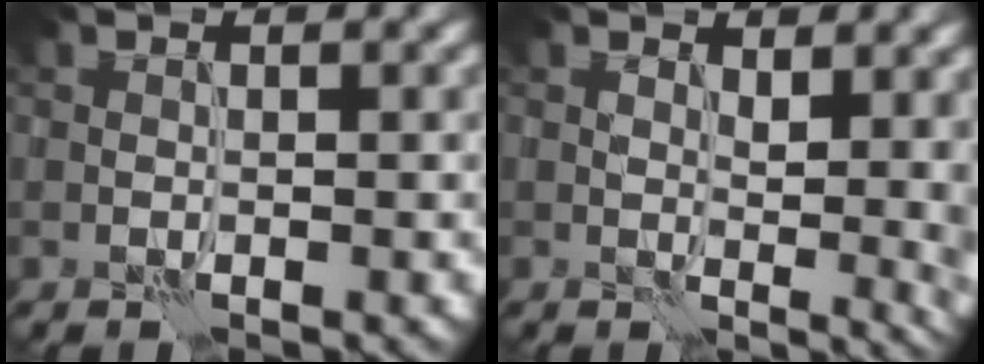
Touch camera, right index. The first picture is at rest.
{"total": 4.1, "force": [1.3, 1.9, 3.4], "torque": [-0.047, -0.007, 0.027]}